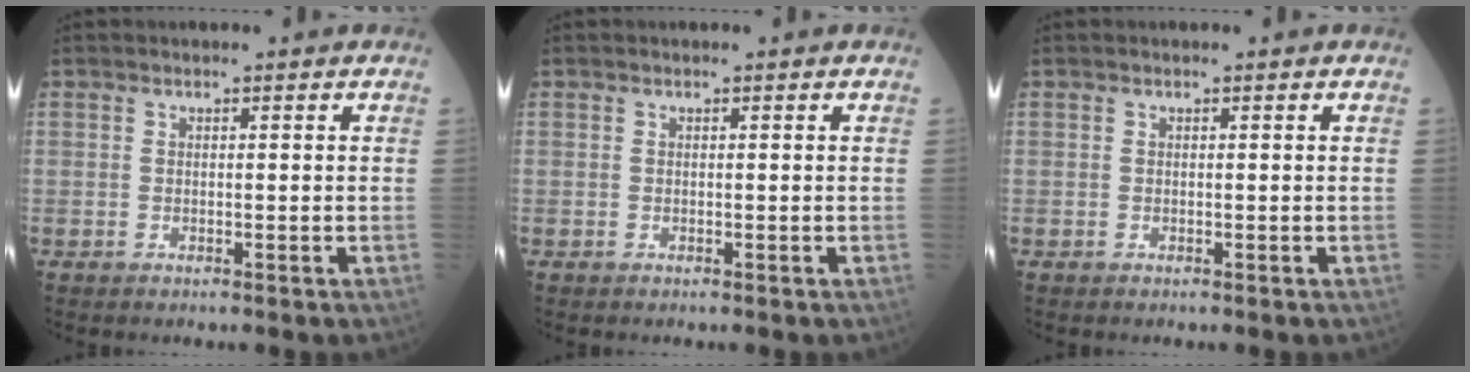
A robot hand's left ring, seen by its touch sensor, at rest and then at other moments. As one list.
[{"total": 0.0}, {"total": 0.0}]